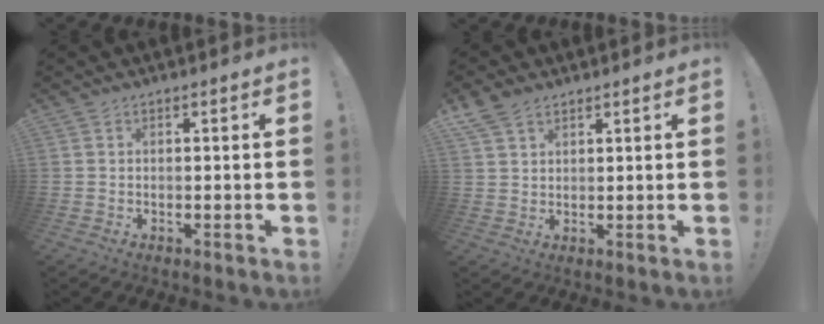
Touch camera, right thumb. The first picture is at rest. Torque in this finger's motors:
{"motor_torque": [0.03, 0.02, 0.16, 0.09, 0.01]}